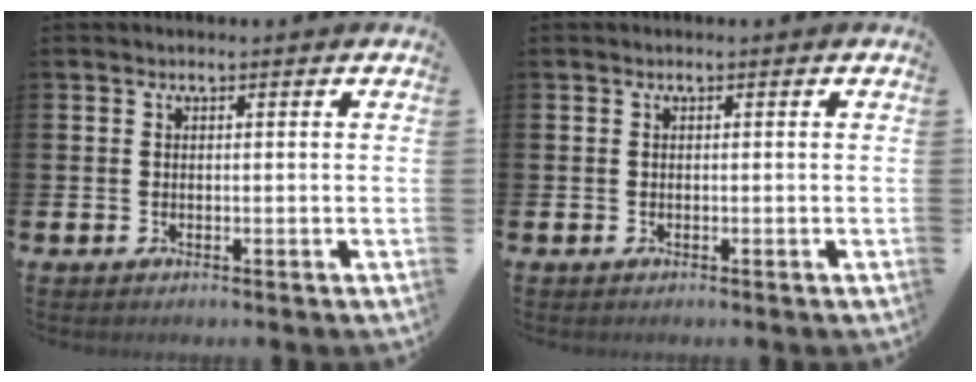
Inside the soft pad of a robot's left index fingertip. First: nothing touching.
{"total": 0.0}